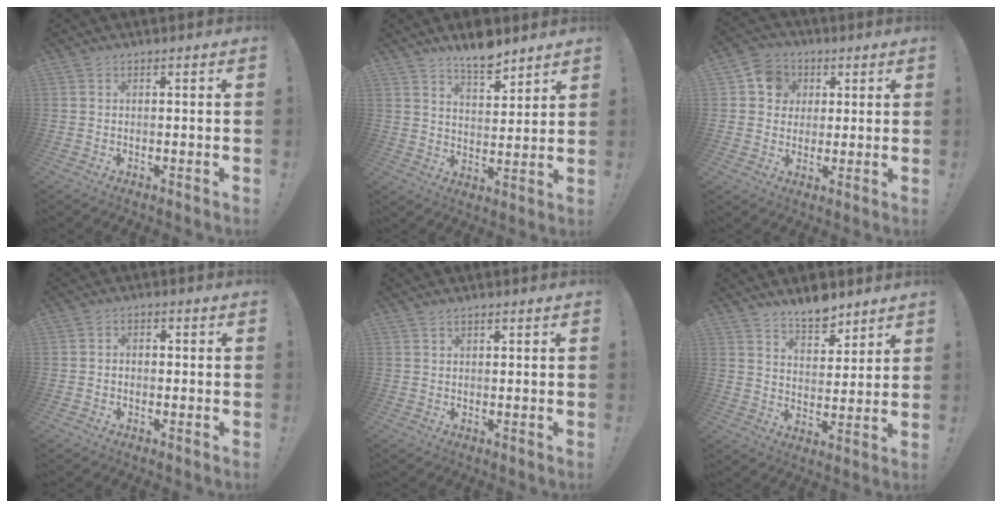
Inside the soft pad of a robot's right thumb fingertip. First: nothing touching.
{"total": 8.7, "force": [7.5, 2.5, 3.8], "torque": [-0.046, -0.056, 0.132]}
{"total": 8.9, "force": [2.4, 8.2, 2.7], "torque": [-0.034, -0.003, 0.048]}
{"total": 2.2, "force": [-1.4, 1.4, 1.0], "torque": [-0.018, 0.011, -0.025]}
{"total": 1.1, "force": [0.8, 0.5, 0.4], "torque": [-0.004, -0.001, 0.015]}
{"total": 8.4, "force": [7.1, 3.5, 2.8], "torque": [-0.024, -0.058, 0.129]}